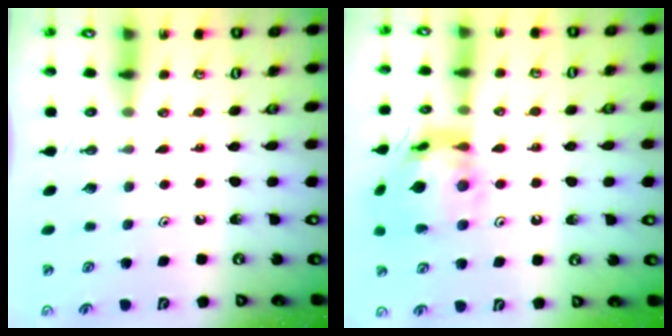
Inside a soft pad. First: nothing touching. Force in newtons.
{"total": 15.9, "press": 15.8, "slide": 1.5}